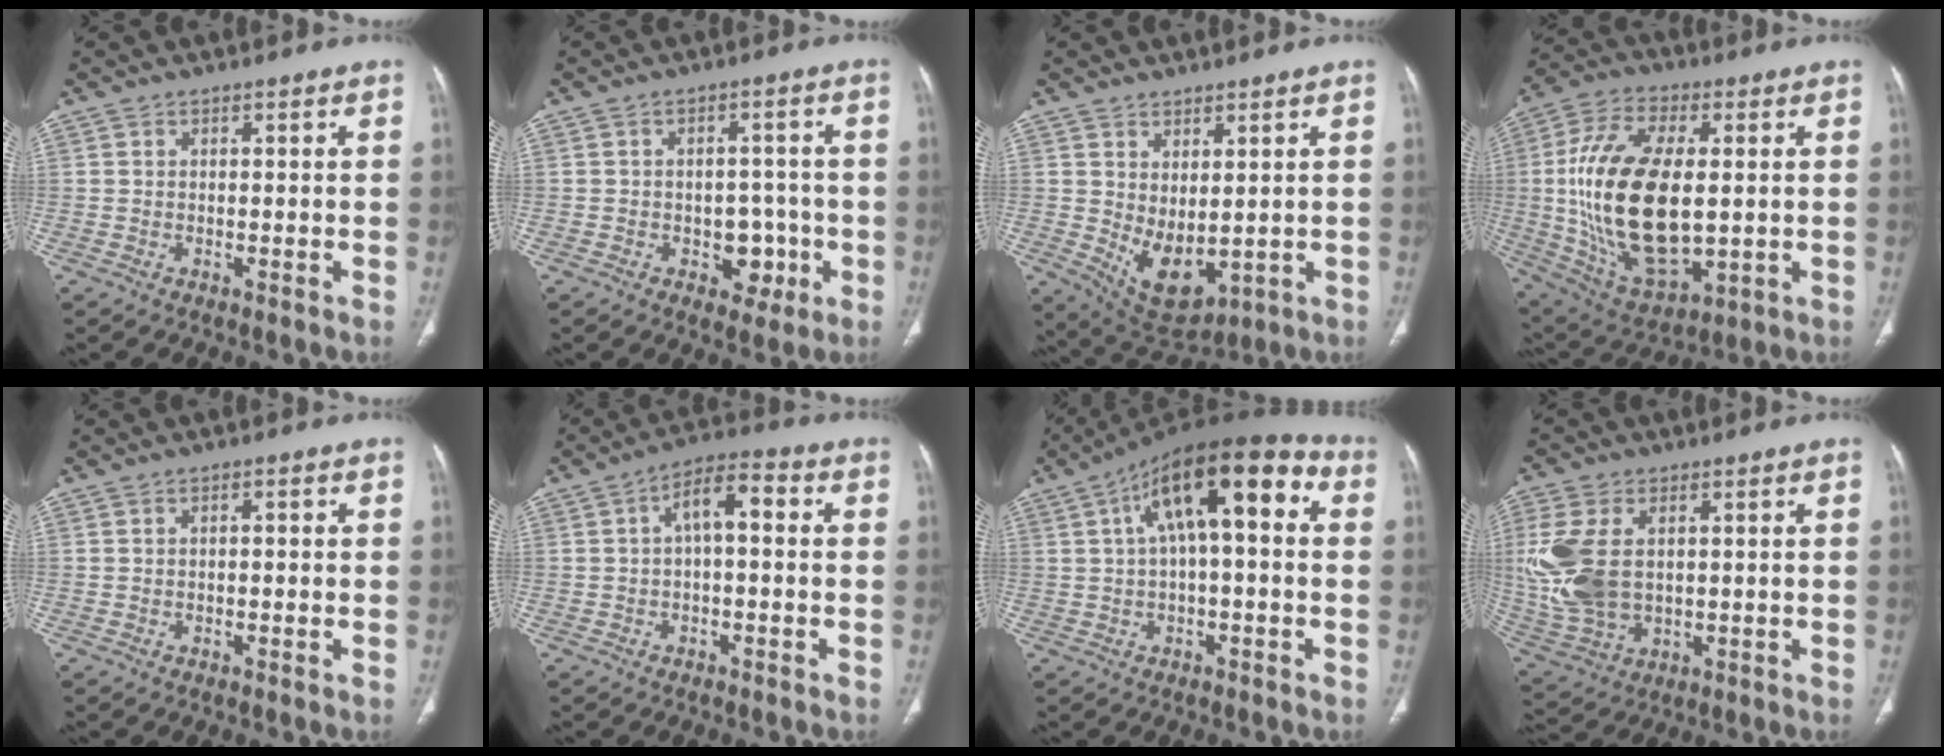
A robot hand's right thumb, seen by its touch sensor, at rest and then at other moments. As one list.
[{"total": 6.2, "force": [-1.9, 4.6, 3.7], "torque": [-0.011, 0.018, -0.019]}, {"total": 8.9, "force": [0.3, 4.9, 7.4], "torque": [-0.108, -0.018, 0.035]}, {"total": 24.1, "force": [0.5, 12.5, 20.6], "torque": [-0.400, -0.008, 0.023]}, {"total": 1.1, "force": [0.1, 0.5, 1.0], "torque": [-0.018, 0.001, 0.001]}, {"total": 7.0, "force": [0.8, 3.1, 6.2], "torque": [-0.097, 0.029, 0.004]}, {"total": 17.1, "force": [4.0, 6.6, 15.3], "torque": [-0.223, 0.045, 0.053]}, {"total": 14.7, "force": [1.8, 9.3, 11.3], "torque": [-0.262, -0.004, 0.047]}]